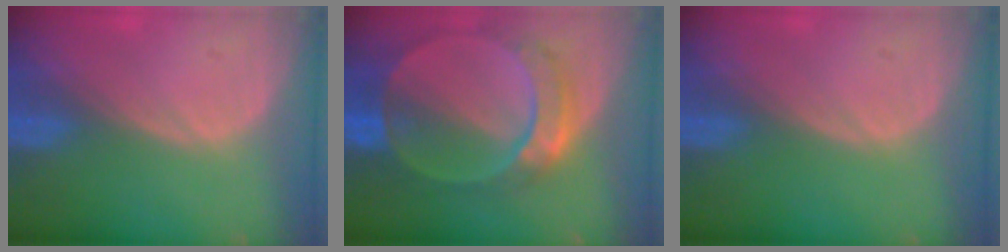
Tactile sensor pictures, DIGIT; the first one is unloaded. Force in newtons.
{"total": 9.8, "press": 8.4, "slide": 5.0}
{"total": 0.0}